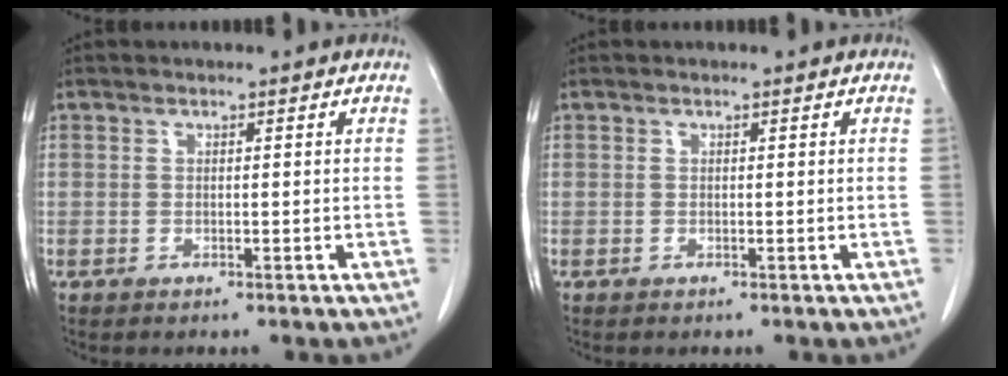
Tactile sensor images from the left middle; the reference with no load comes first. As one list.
[{"total": 0.0}]